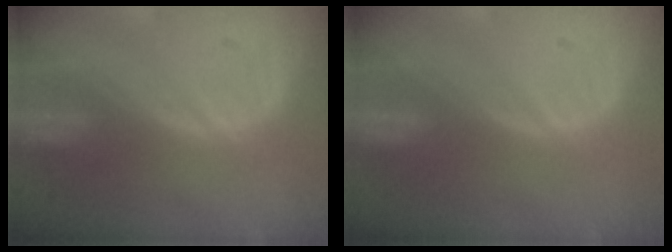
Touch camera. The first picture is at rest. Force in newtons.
{"total": 0.0}